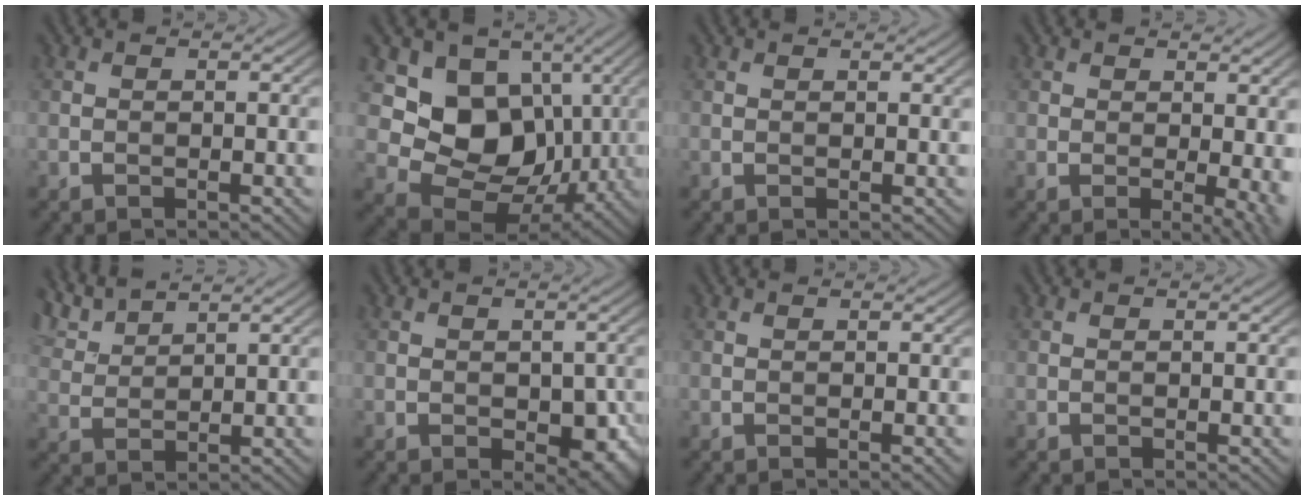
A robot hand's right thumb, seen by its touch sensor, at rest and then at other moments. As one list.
[{"total": 11.9, "force": [1.7, 9.8, 6.6], "torque": [-0.133, -0.011, 0.016]}, {"total": 0.7, "force": [0.6, 0.2, 0.2], "torque": [-0.003, -0.001, 0.012]}, {"total": 4.7, "force": [0.6, 1.8, 4.3], "torque": [-0.059, -0.004, 0.011]}, {"total": 4.4, "force": [3.8, 1.0, 2.0], "torque": [-0.058, 0.008, 0.085]}, {"total": 4.4, "force": [-0.9, 2.8, 3.3], "torque": [-0.046, -0.016, -0.009]}, {"total": 0.6, "force": [0.2, 0.0, 0.6], "torque": [-0.010, 0.000, 0.002]}, {"total": 0.0}]